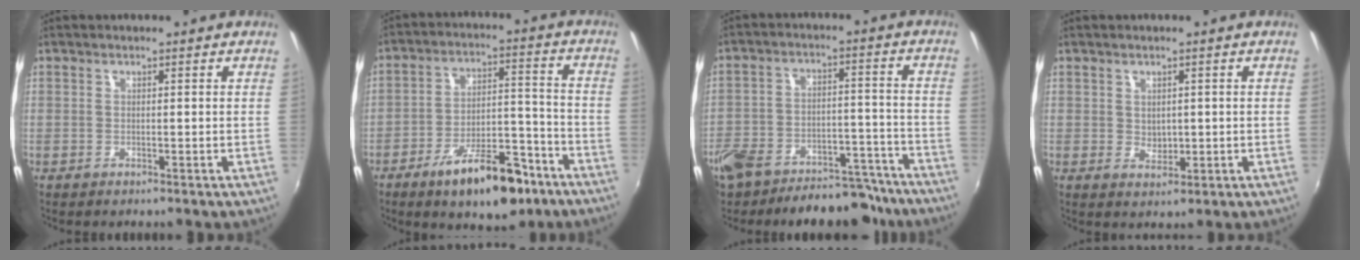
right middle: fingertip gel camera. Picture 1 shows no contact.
{"total": 14.4, "force": [-9.6, 5.9, 9.0], "torque": [-0.147, 0.020, -0.139]}
{"total": 18.1, "force": [-14.3, 8.4, 7.3], "torque": [-0.159, 0.019, -0.189]}
{"total": 2.3, "force": [0.3, 1.9, 1.2], "torque": [-0.016, 0.001, 0.008]}